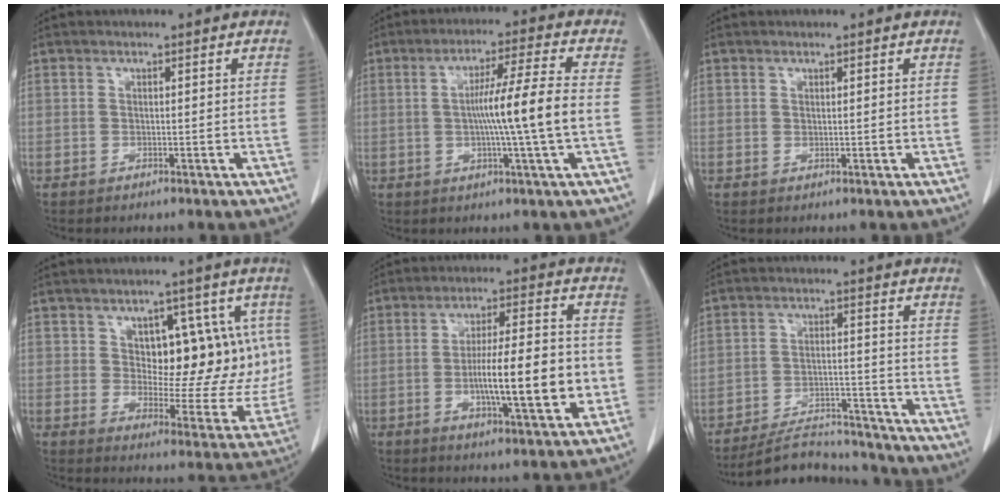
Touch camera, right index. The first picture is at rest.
{"total": 10.4, "force": [-0.5, -1.5, 10.2], "torque": [-0.176, -0.001, -0.010]}
{"total": 0.0}
{"total": 15.4, "force": [3.6, 8.4, 12.4], "torque": [-0.163, 0.013, 0.066]}
{"total": 14.5, "force": [-2.4, 2.5, 14.1], "torque": [-0.231, 0.004, -0.036]}
{"total": 9.8, "force": [-9.5, 2.2, 0.6], "torque": [-0.003, 0.019, -0.151]}